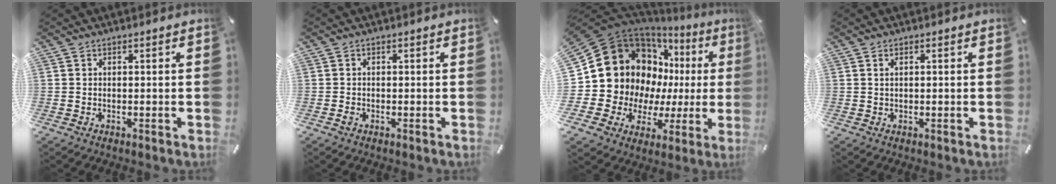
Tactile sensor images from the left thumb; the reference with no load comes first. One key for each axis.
{"total": 0.7, "fx": -0.3, "fy": 0.6, "fz": 0.3, "tx": -0.003, "ty": 0.003, "tz": -0.007}
{"total": 21.0, "fx": 5.7, "fy": 16.9, "fz": 11.1, "tx": -0.199, "ty": -0.048, "tz": 0.133}
{"total": 1.1, "fx": 0.3, "fy": 0.6, "fz": 0.9, "tx": -0.019, "ty": 0.002, "tz": 0.005}